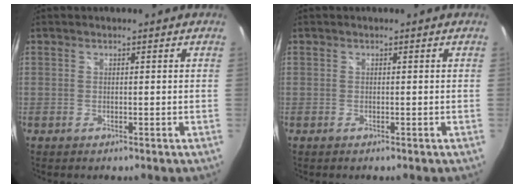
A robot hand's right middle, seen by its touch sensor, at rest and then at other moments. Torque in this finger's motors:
{"motor_torque": [0.05, -0.12, -0.01, 0.00]}